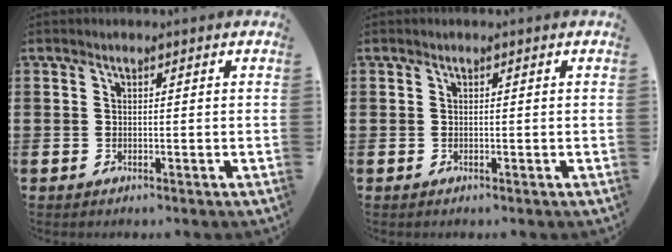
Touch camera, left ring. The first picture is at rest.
{"total": 0.0}